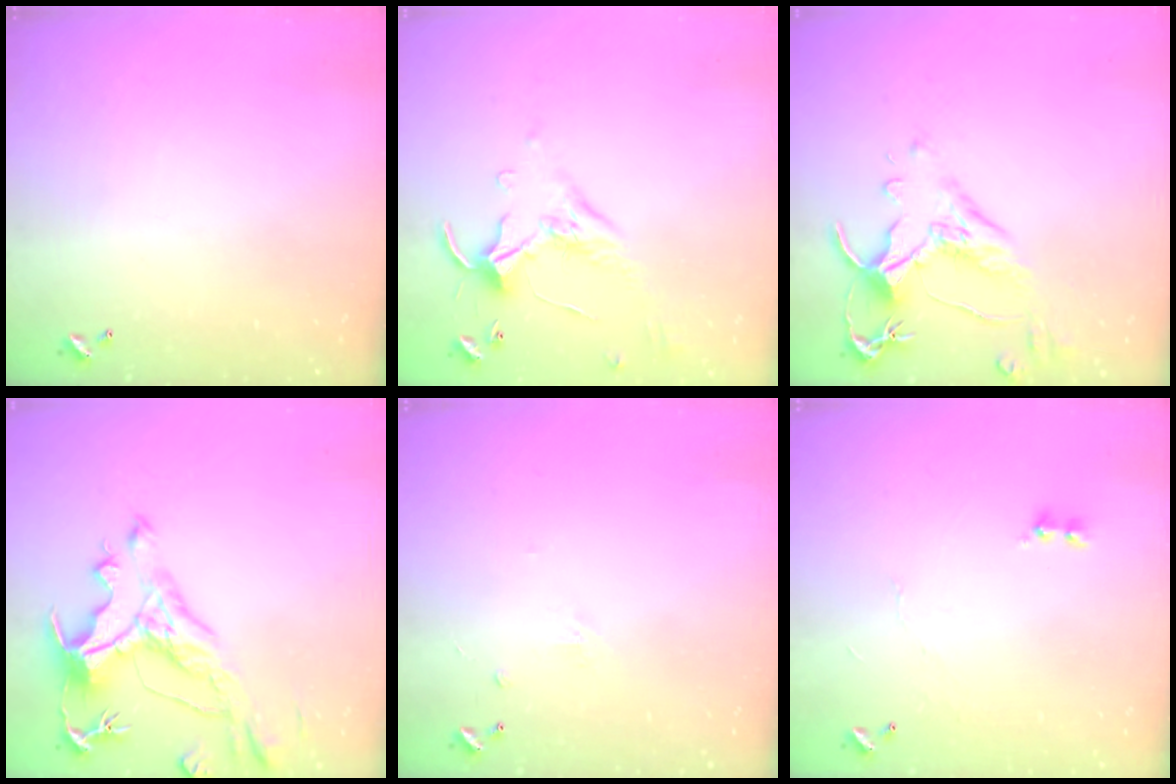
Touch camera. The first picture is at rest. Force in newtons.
{"total": 0.7, "press": 0.6, "slide": 0.4}
{"total": 2.6, "press": 2.2, "slide": 1.3}
{"total": 4.1, "press": 3.7, "slide": 1.7}
{"total": 1.2, "press": 1.1, "slide": 0.6}
{"total": 6.0, "press": 6.0, "slide": 0.6}